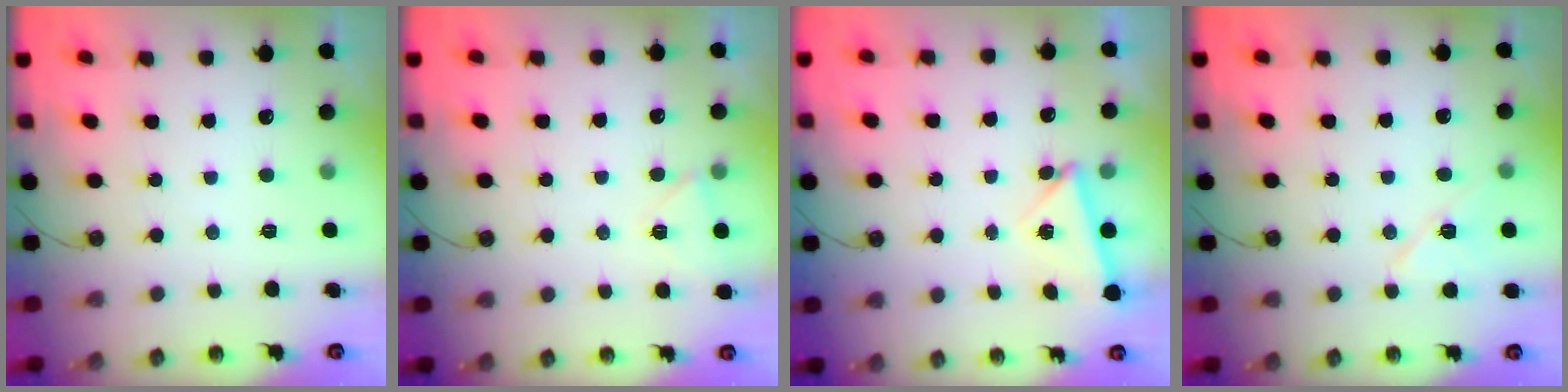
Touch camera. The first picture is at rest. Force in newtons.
{"total": 4.5, "press": 3.8, "slide": 2.4}
{"total": 4.4, "press": 3.8, "slide": 2.2}
{"total": 8.2, "press": 6.9, "slide": 4.4}